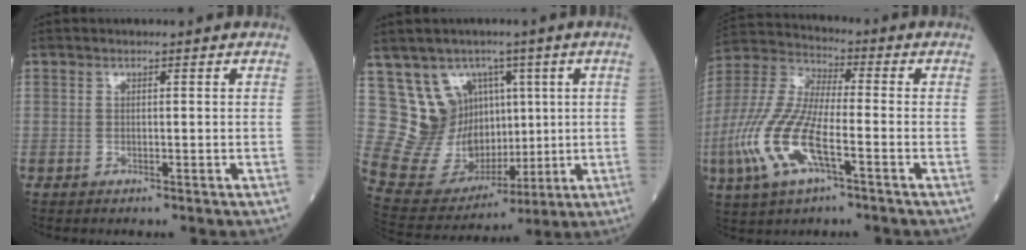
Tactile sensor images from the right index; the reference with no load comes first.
{"total": 11.7, "force": [4.0, 9.5, 5.6], "torque": [-0.119, 0.038, 0.103]}
{"total": 14.3, "force": [-4.9, 4.1, 12.8], "torque": [-0.297, -0.009, -0.096]}